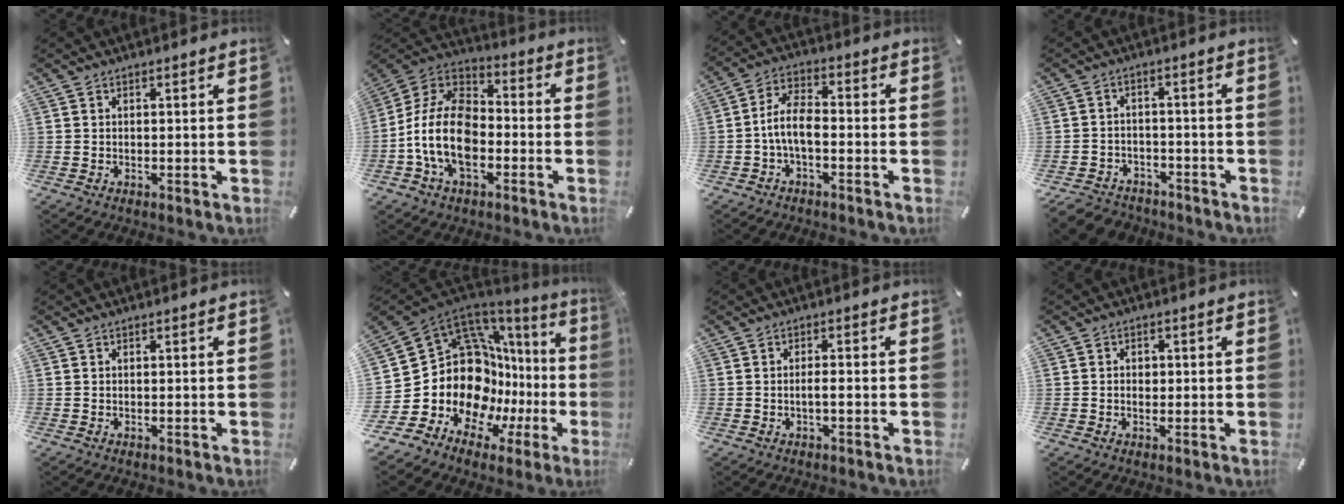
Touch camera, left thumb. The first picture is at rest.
{"total": 15.5, "force": [-4.9, 10.2, 10.6], "torque": [-0.245, 0.022, -0.098]}
{"total": 7.6, "force": [-2.6, 3.6, 6.2], "torque": [-0.129, 0.012, -0.049]}
{"total": 4.6, "force": [-3.5, 2.9, 1.0], "torque": [-0.033, 0.011, -0.071]}
{"total": 0.0}
{"total": 20.9, "force": [0.4, 15.3, 14.3], "torque": [-0.240, -0.081, 0.056]}
{"total": 2.3, "force": [-0.7, 0.4, 2.1], "torque": [-0.038, 0.003, -0.014]}
{"total": 1.9, "force": [-0.1, 1.5, 1.2], "torque": [-0.017, 0.001, -0.006]}